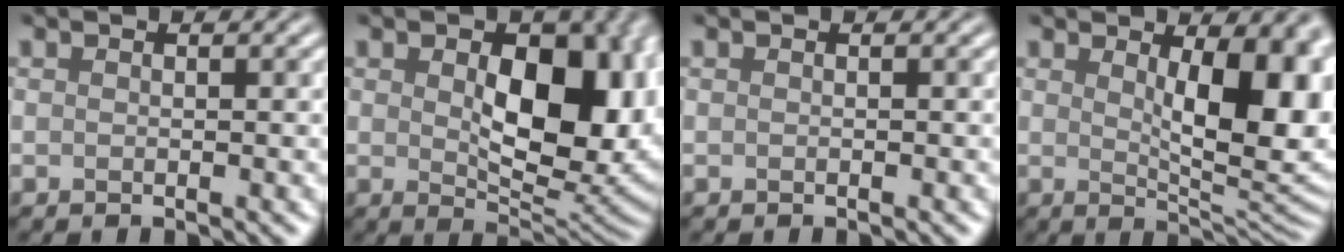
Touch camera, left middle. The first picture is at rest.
{"total": 11.5, "force": [1.4, 6.6, 9.2], "torque": [-0.128, -0.014, 0.031]}
{"total": 0.0}
{"total": 9.7, "force": [2.0, 3.9, 8.6], "torque": [-0.095, -0.002, 0.035]}